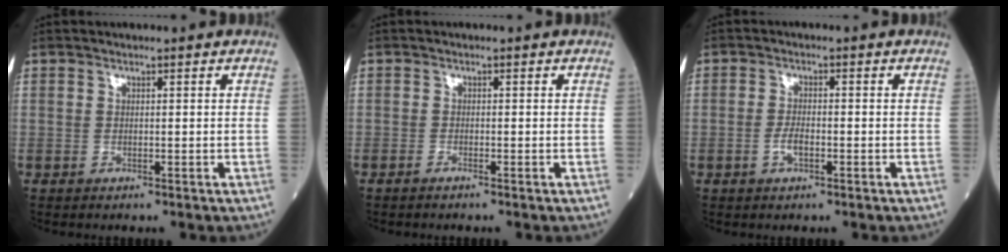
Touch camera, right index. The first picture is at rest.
{"total": 0.6, "force": [-0.5, 0.0, 0.3], "torque": [-0.007, -0.001, -0.010]}
{"total": 2.4, "force": [-0.9, 0.8, 2.1], "torque": [-0.042, 0.001, -0.017]}